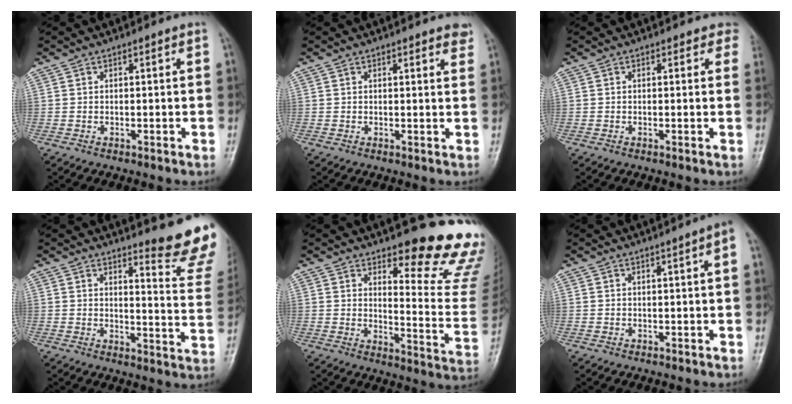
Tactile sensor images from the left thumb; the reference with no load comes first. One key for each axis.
{"total": 3.7, "fx": 2.8, "fy": 1.1, "fz": 2.1, "tx": -0.009, "ty": -0.006, "tz": 0.027}
{"total": 2.2, "fx": 1.6, "fy": 1.5, "fz": 0.5, "tx": 0.022, "ty": -0.005, "tz": -0.002}
{"total": 12.7, "fx": 11.0, "fy": 0.9, "fz": 6.2, "tx": -0.056, "ty": -0.125, "tz": 0.123}
{"total": 17.5, "fx": 13.9, "fy": 4.0, "fz": 9.9, "tx": -0.080, "ty": -0.135, "tz": 0.171}
{"total": 2.7, "fx": 0.9, "fy": -0.1, "fz": 2.5, "tx": -0.038, "ty": 0.007, "tz": 0.013}